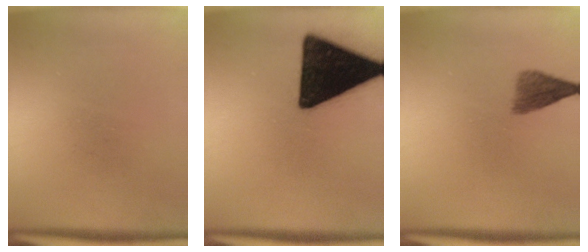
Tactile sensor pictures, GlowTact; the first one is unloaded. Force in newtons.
{"total": 18.9}
{"total": 3.4}